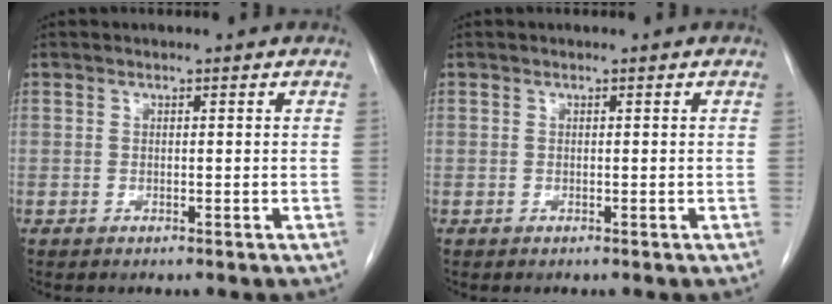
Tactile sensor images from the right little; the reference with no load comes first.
{"total": 0.0}